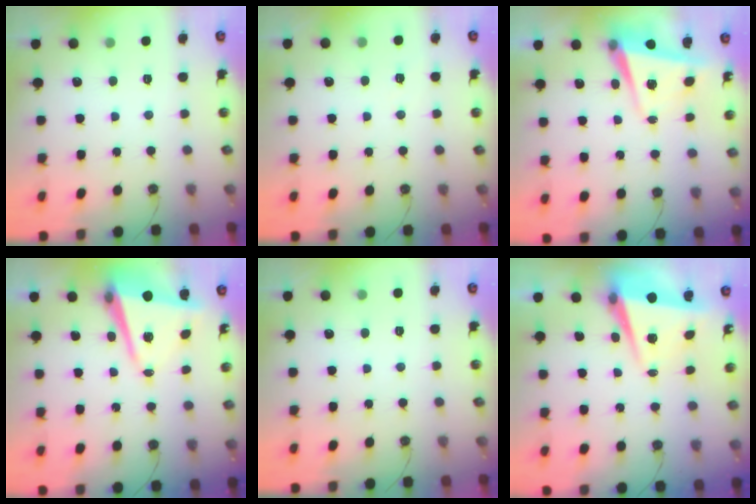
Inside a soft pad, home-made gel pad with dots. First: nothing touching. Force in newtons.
{"total": 2.4, "press": 1.7, "slide": 1.7}
{"total": 5.3, "press": 5.2, "slide": 1.0}
{"total": 8.6, "press": 8.2, "slide": 2.7}
{"total": 0.0}
{"total": 6.7, "press": 6.4, "slide": 1.7}